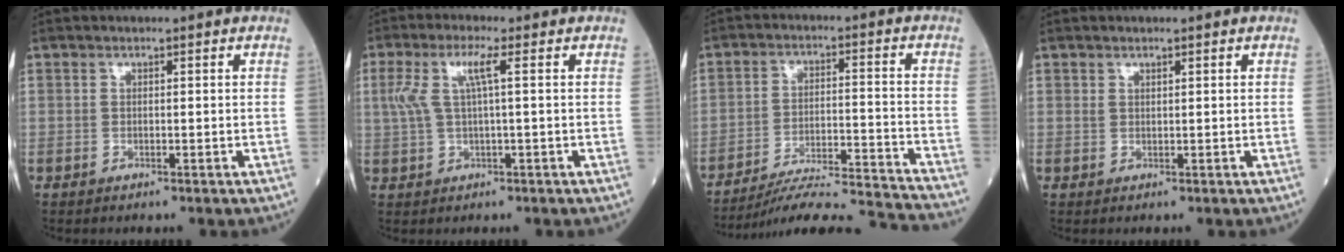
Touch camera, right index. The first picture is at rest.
{"total": 5.0, "force": [1.3, 0.4, 4.9], "torque": [-0.115, 0.022, 0.031]}
{"total": 18.6, "force": [-17.9, -1.5, 5.0], "torque": [-0.068, -0.013, -0.262]}
{"total": 0.6, "force": [0.4, 0.3, 0.3], "torque": [-0.004, 0.002, 0.009]}